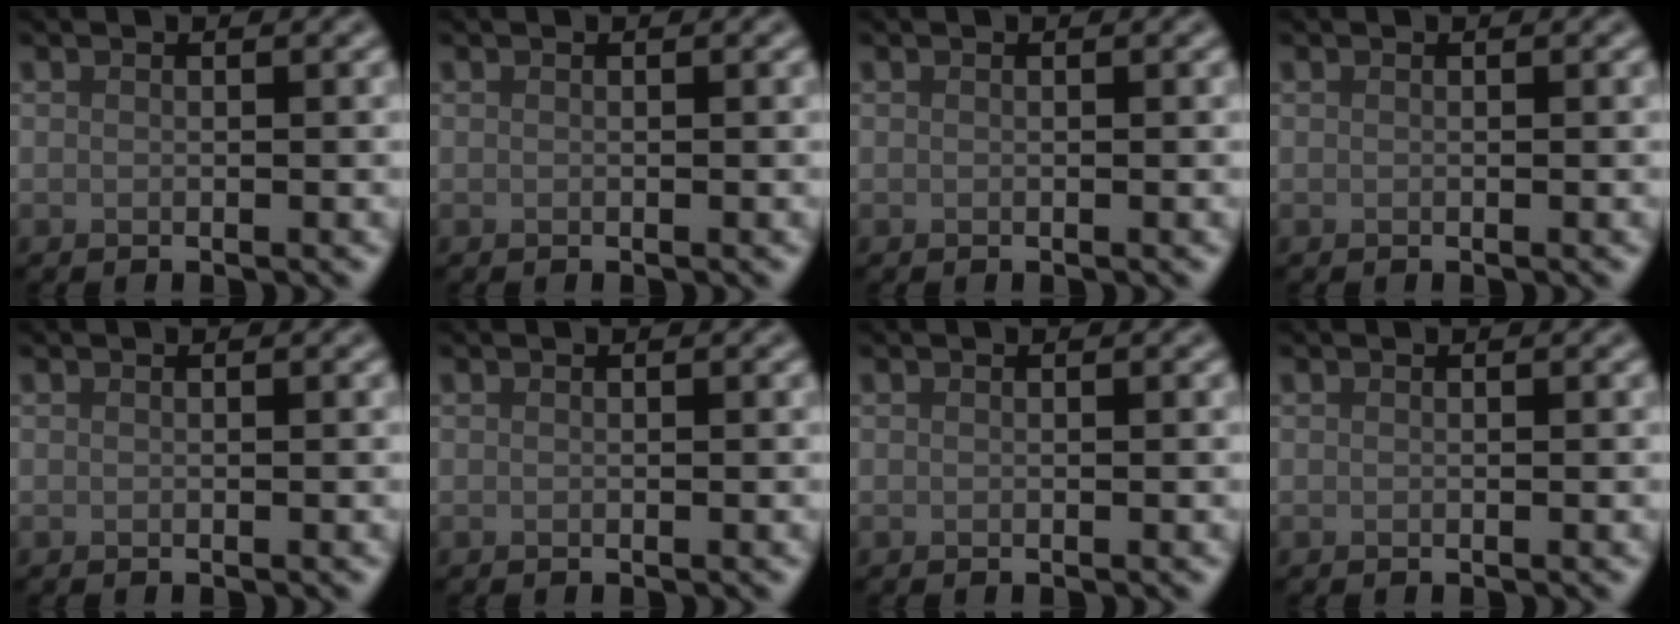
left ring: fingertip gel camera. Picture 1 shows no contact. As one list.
[{"total": 0.0}, {"total": 0.0}, {"total": 0.0}, {"total": 0.0}, {"total": 0.0}, {"total": 0.0}, {"total": 0.0}]